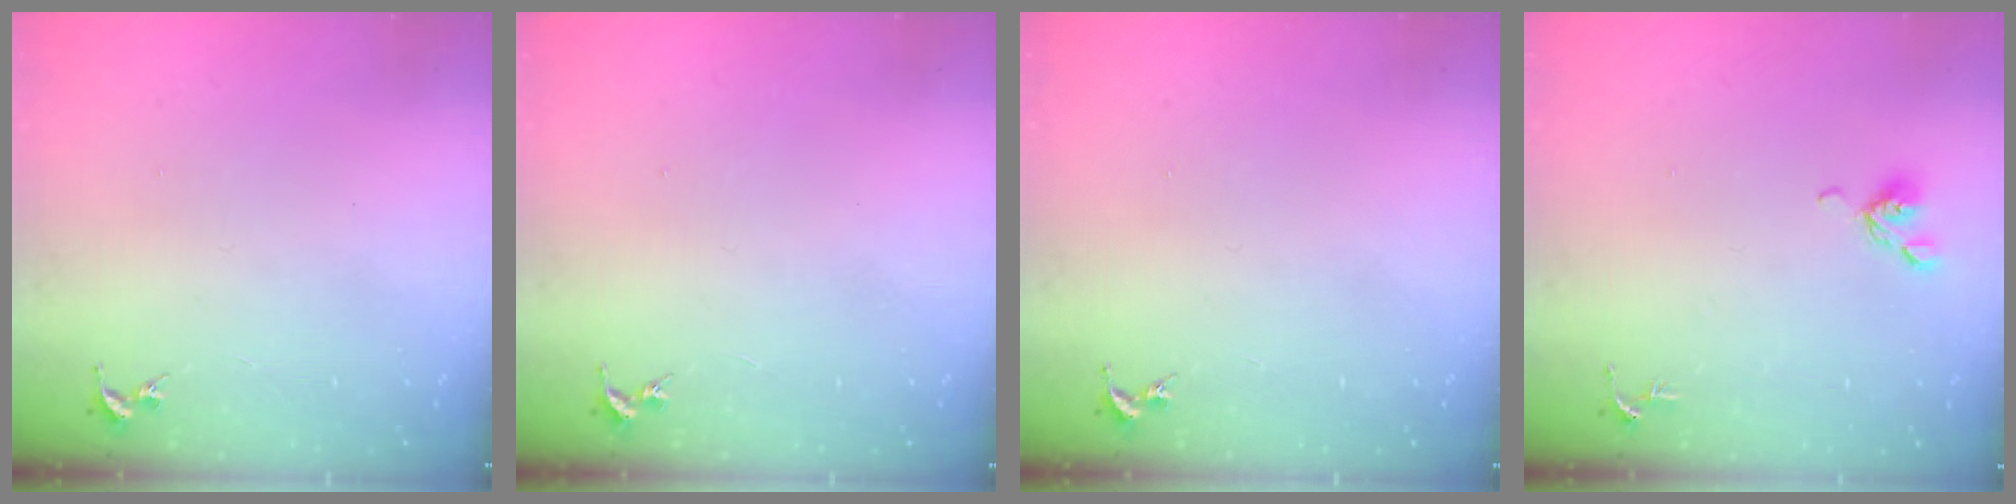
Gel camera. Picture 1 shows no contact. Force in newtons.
{"total": 0.0}
{"total": 0.0}
{"total": 5.9, "press": 5.7, "slide": 1.5}